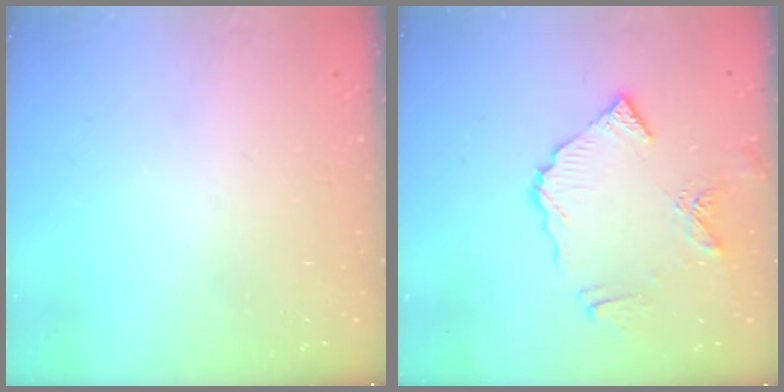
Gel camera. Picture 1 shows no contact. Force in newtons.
{"total": 10.9, "press": 10.8, "slide": 1.3}